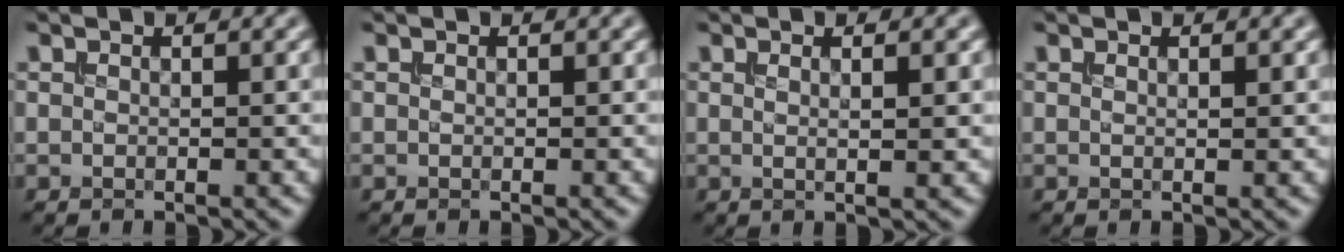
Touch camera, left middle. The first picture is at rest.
{"total": 0.0}
{"total": 2.6, "force": [0.8, 0.8, 2.3], "torque": [-0.024, 0.004, -0.004]}
{"total": 0.9, "force": [0.4, 0.3, 0.7], "torque": [-0.004, 0.003, 0.001]}